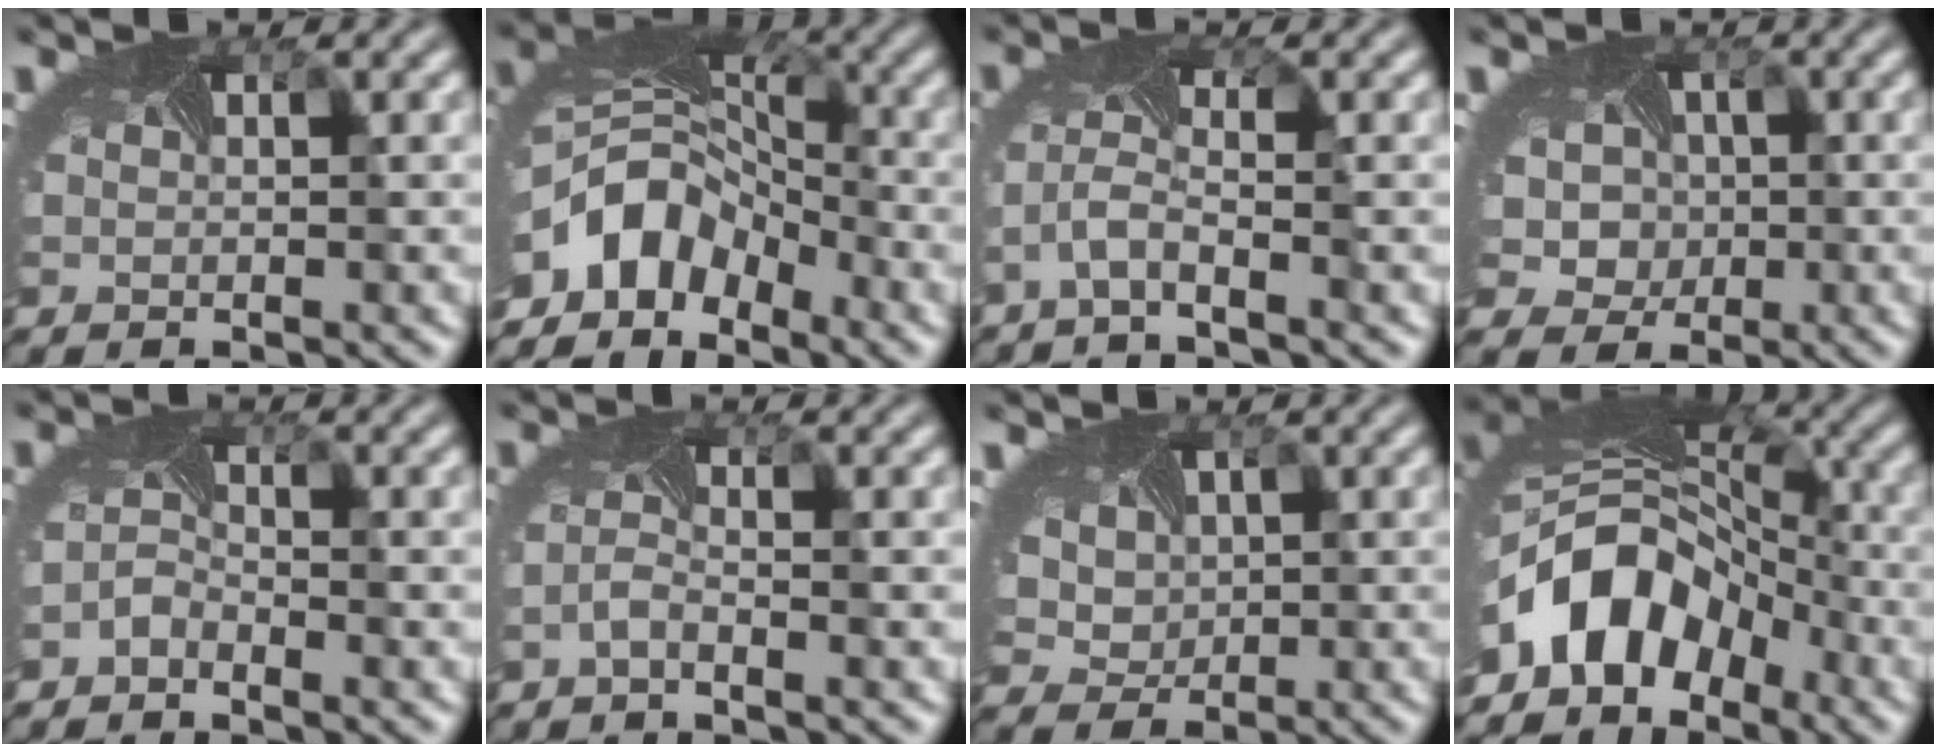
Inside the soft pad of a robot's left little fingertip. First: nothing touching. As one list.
[{"total": 7.0, "force": [-4.3, 4.5, 3.1], "torque": [-0.057, -0.011, -0.085]}, {"total": 2.8, "force": [-1.9, 0.2, 2.1], "torque": [-0.057, -0.003, -0.047]}, {"total": 5.7, "force": [0.1, 5.1, 2.6], "torque": [-0.035, 0.008, -0.022]}, {"total": 1.5, "force": [-1.5, 0.3, 0.2], "torque": [-0.013, 0.002, -0.033]}, {"total": 1.3, "force": [-1.1, -0.1, 0.6], "torque": [-0.021, -0.002, -0.027]}, {"total": 4.4, "force": [1.4, 3.5, 2.3], "torque": [-0.051, 0.018, 0.025]}, {"total": 9.3, "force": [-4.9, 6.3, 4.9], "torque": [-0.091, -0.007, -0.097]}]